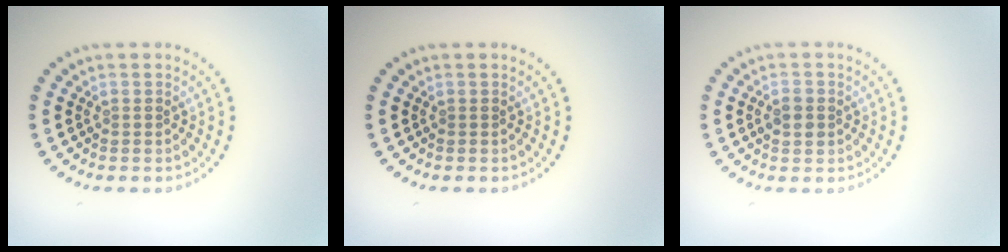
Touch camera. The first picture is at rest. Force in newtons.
{"total": 0.0}
{"total": 2.2, "press": 2.2, "slide": 0.1}